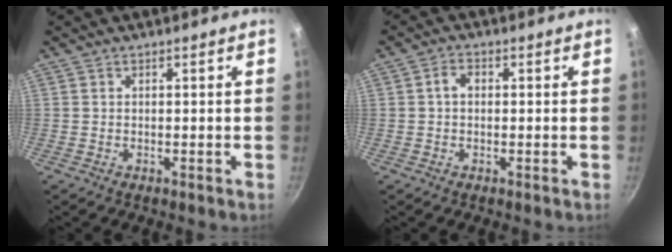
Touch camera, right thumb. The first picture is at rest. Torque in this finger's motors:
{"motor_torque": [-0.05, 0.21, 0.32, -0.15, -0.02]}